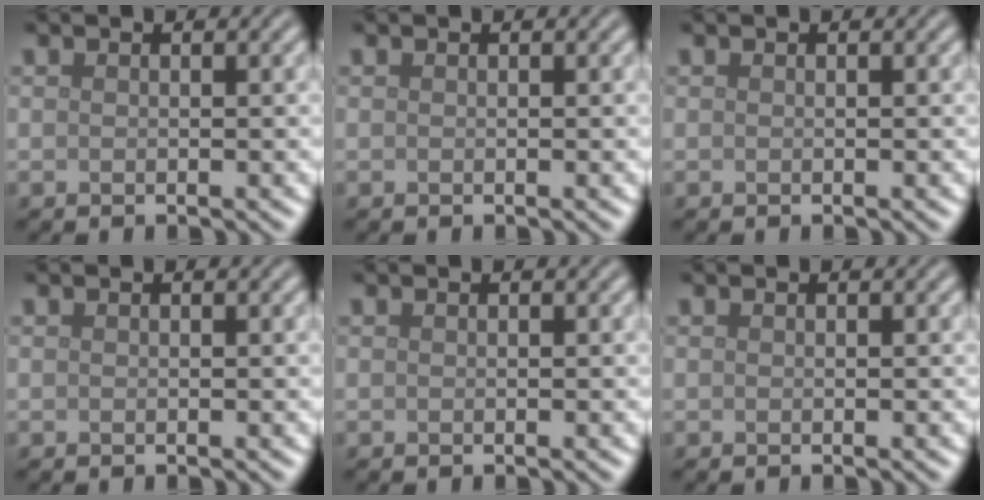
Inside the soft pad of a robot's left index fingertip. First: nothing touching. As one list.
[{"total": 0.0}, {"total": 0.0}, {"total": 0.0}, {"total": 0.0}, {"total": 0.0}]